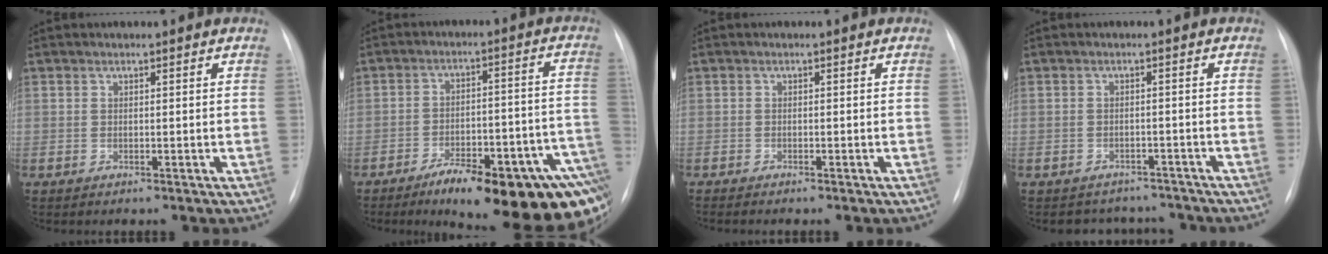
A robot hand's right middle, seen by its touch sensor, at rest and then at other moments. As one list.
[{"total": 22.8, "force": [-15.5, 5.2, 15.9], "torque": [-0.113, 0.031, -0.207]}, {"total": 2.2, "force": [-1.8, 0.4, 1.2], "torque": [-0.018, -0.005, -0.019]}, {"total": 5.8, "force": [-5.2, 2.6, -0.4], "torque": [0.012, 0.019, -0.062]}]